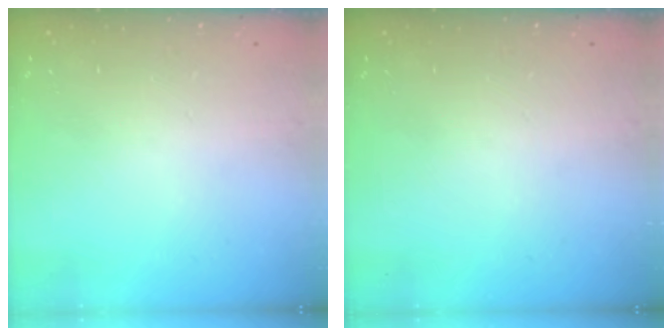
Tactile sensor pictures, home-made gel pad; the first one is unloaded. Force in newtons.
{"total": 0.0}